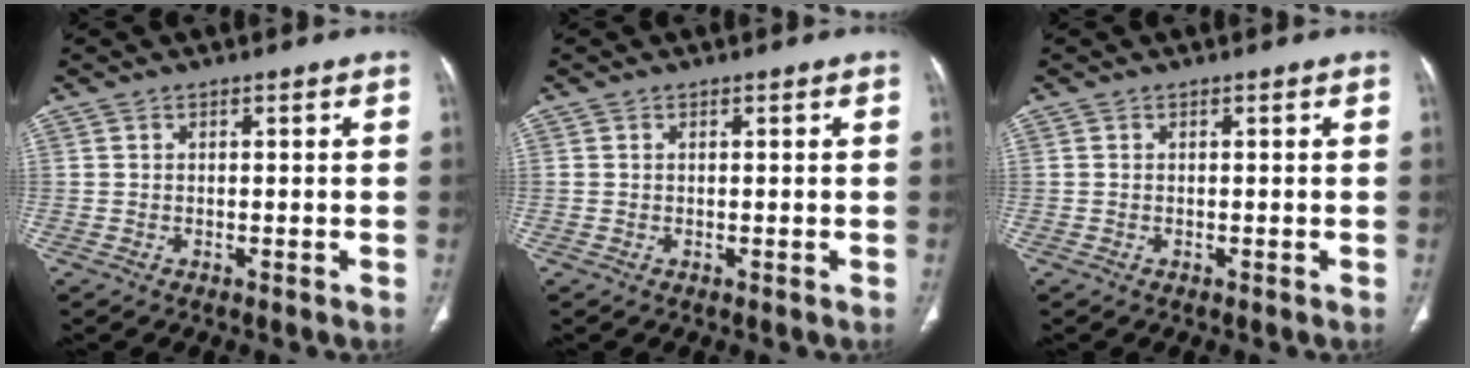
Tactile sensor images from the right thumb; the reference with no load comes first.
{"total": 0.0}
{"total": 0.0}